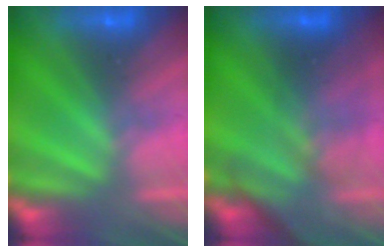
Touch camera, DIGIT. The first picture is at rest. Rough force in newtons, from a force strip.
{"total": 2.8}